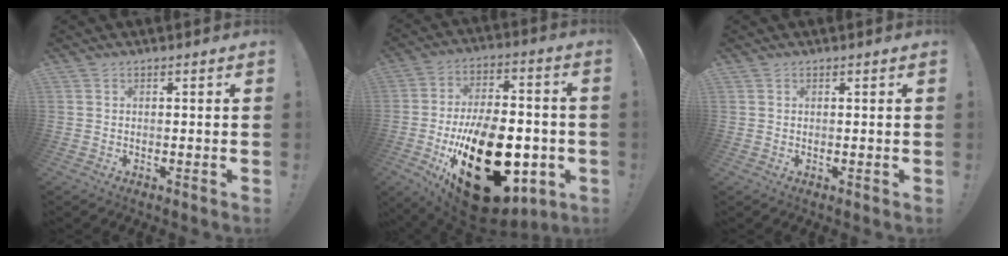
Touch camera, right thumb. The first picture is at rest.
{"total": 32.4, "force": [-9.9, 17.7, 25.3], "torque": [-0.420, 0.057, -0.133]}
{"total": 0.6, "force": [0.3, 0.5, -0.1], "torque": [0.008, -0.002, 0.006]}